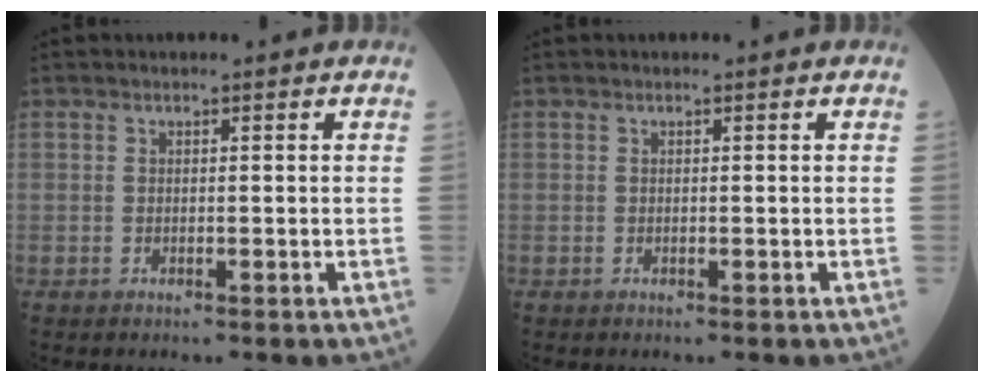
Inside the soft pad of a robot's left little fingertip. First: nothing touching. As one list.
[{"total": 0.0}]